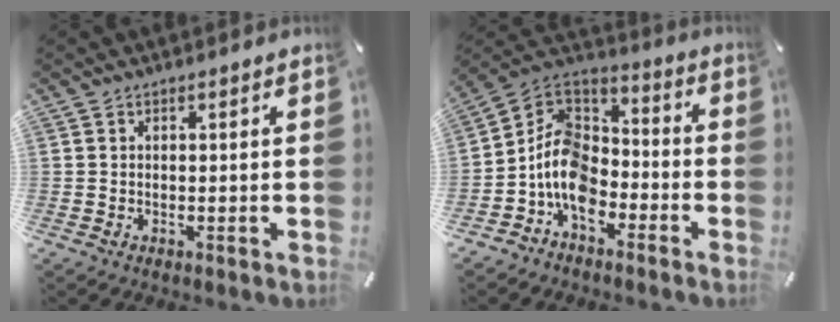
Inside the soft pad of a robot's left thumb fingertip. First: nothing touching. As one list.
[{"total": 12.0, "force": [-6.3, 8.3, 6.0], "torque": [-0.145, 0.020, -0.126]}]